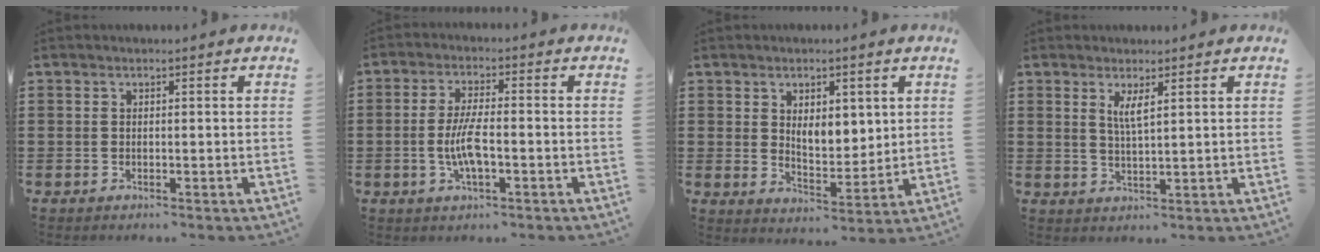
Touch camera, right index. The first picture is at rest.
{"total": 6.0, "force": [-1.4, 1.5, 5.7], "torque": [-0.126, -0.007, -0.033]}
{"total": 5.0, "force": [2.5, 3.1, 3.0], "torque": [-0.053, 0.001, 0.040]}
{"total": 2.6, "force": [1.5, 0.2, 2.1], "torque": [-0.045, -0.001, 0.024]}